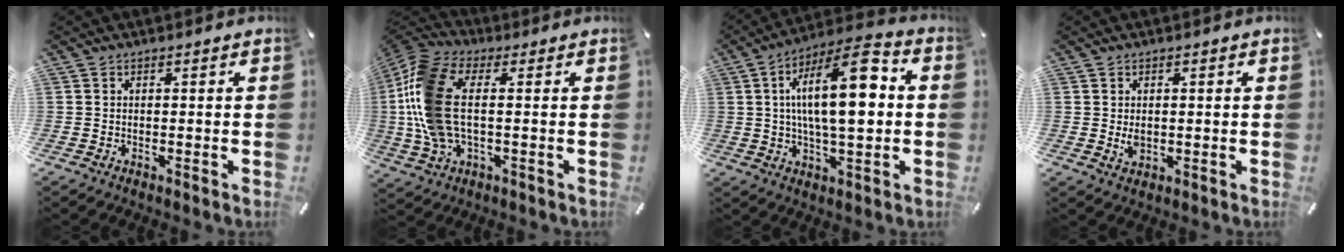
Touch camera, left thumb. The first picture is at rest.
{"total": 16.3, "force": [0.6, 8.4, 14.0], "torque": [-0.314, -0.011, 0.010]}
{"total": 18.2, "force": [2.2, 7.1, 16.7], "torque": [-0.288, -0.001, 0.030]}
{"total": 2.6, "force": [0.0, 1.9, 1.8], "torque": [-0.027, 0.000, -0.002]}